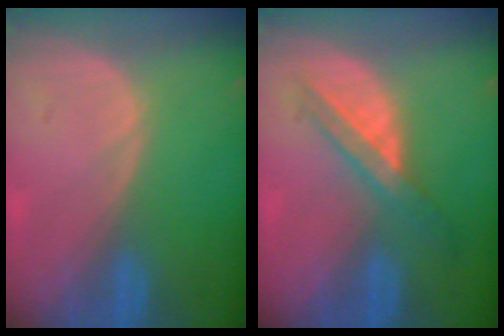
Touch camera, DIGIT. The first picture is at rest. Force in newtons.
{"total": 5.9, "press": 5.2, "slide": 2.9}